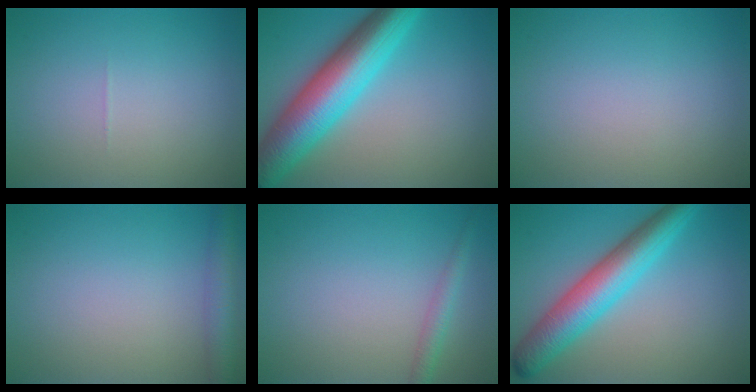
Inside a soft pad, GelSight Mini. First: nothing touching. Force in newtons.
{"total": 10.1, "press": 10.1, "slide": 0.2}
{"total": 0.0}
{"total": 3.4, "press": 3.3, "slide": 0.2}
{"total": 1.8, "press": 1.8, "slide": 0.1}
{"total": 6.9, "press": 6.9, "slide": 0.1}